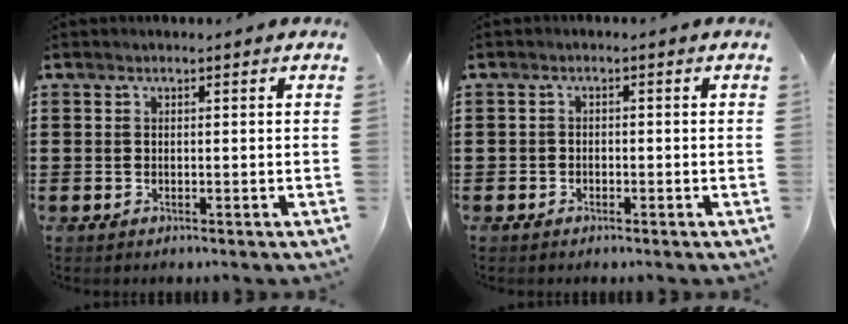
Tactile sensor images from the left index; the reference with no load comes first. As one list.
[{"total": 1.1, "force": [-0.9, 0.6, 0.1], "torque": [-0.006, 0.003, -0.021]}]